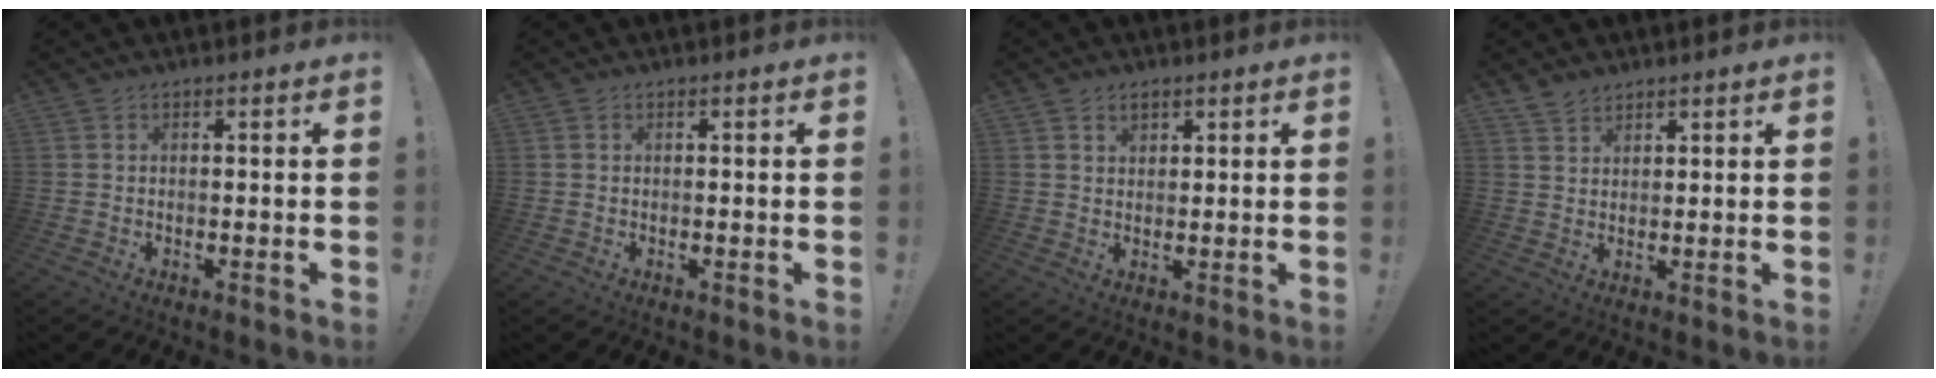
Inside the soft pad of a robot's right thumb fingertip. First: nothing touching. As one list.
[{"total": 0.0}, {"total": 2.4, "force": [1.6, 1.7, 0.8], "torque": [0.005, -0.010, 0.026]}, {"total": 3.6, "force": [3.1, 1.8, 0.6], "torque": [-0.006, -0.020, 0.057]}]